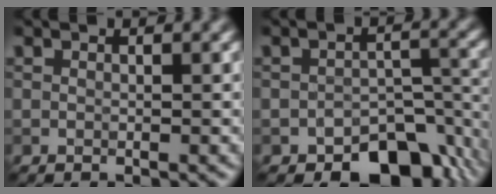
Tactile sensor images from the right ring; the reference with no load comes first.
{"total": 7.5, "force": [-4.8, 4.1, 3.9], "torque": [-0.035, -0.014, -0.071]}